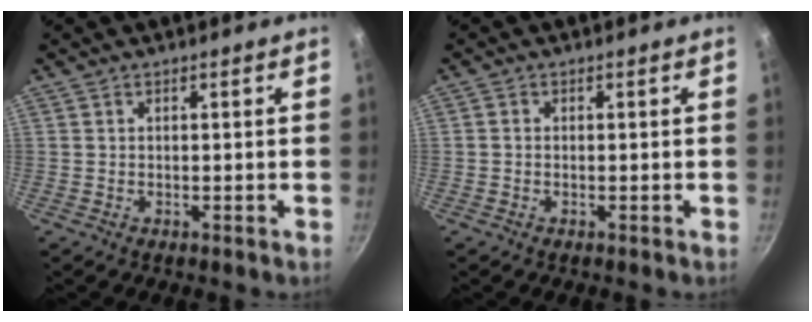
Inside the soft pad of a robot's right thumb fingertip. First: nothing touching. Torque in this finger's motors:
{"motor_torque": [-0.24, -0.25, 0.07, -0.07, -0.03]}